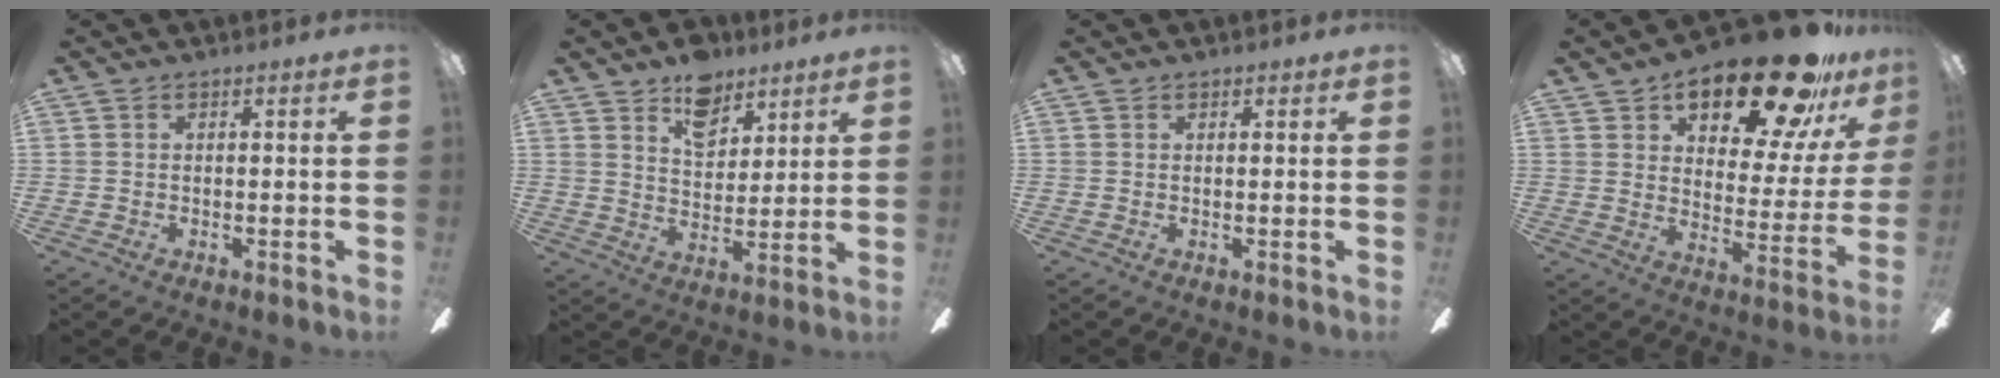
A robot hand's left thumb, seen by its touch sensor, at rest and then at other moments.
{"total": 9.9, "force": [6.9, 5.9, 4.2], "torque": [-0.057, -0.030, 0.125]}
{"total": 0.5, "force": [0.3, 0.3, 0.3], "torque": [0.002, -0.001, 0.004]}
{"total": 22.3, "force": [16.6, 7.8, 12.8], "torque": [-0.182, -0.111, 0.271]}